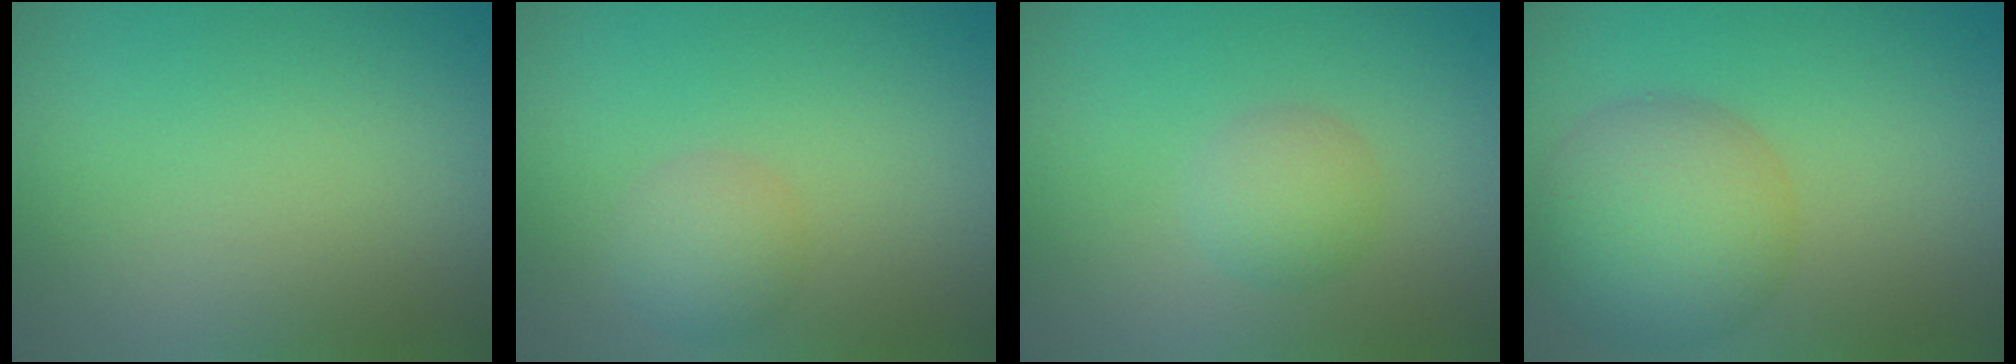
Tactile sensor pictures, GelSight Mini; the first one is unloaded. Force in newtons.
{"total": 2.6, "press": 2.6, "slide": 0.1}
{"total": 2.3, "press": 2.3, "slide": 0.1}
{"total": 7.8, "press": 7.8, "slide": 0.6}